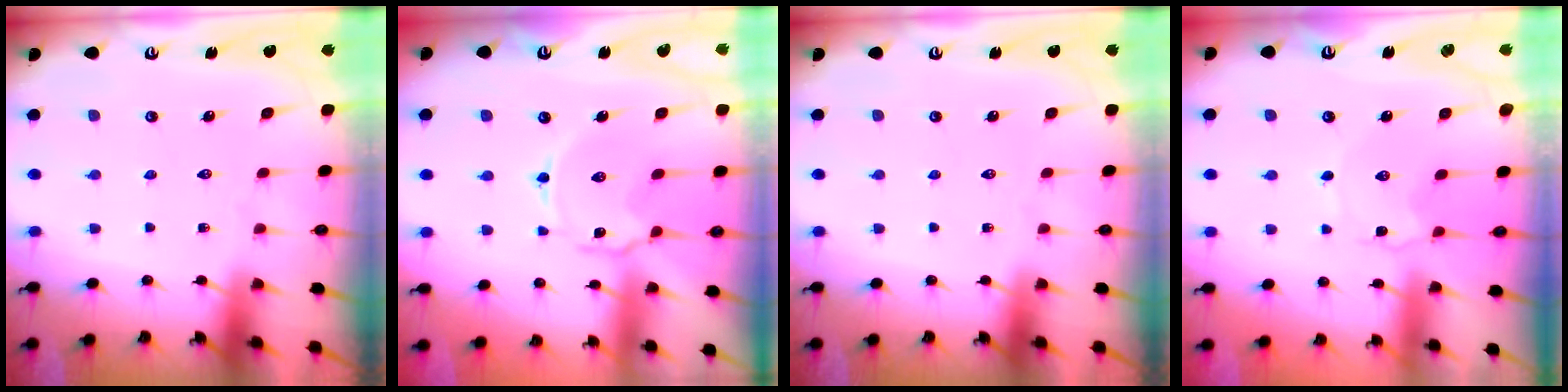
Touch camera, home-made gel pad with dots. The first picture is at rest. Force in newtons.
{"total": 7.0, "press": 7.0, "slide": 0.4}
{"total": 0.0}
{"total": 1.6, "press": 1.5, "slide": 0.2}